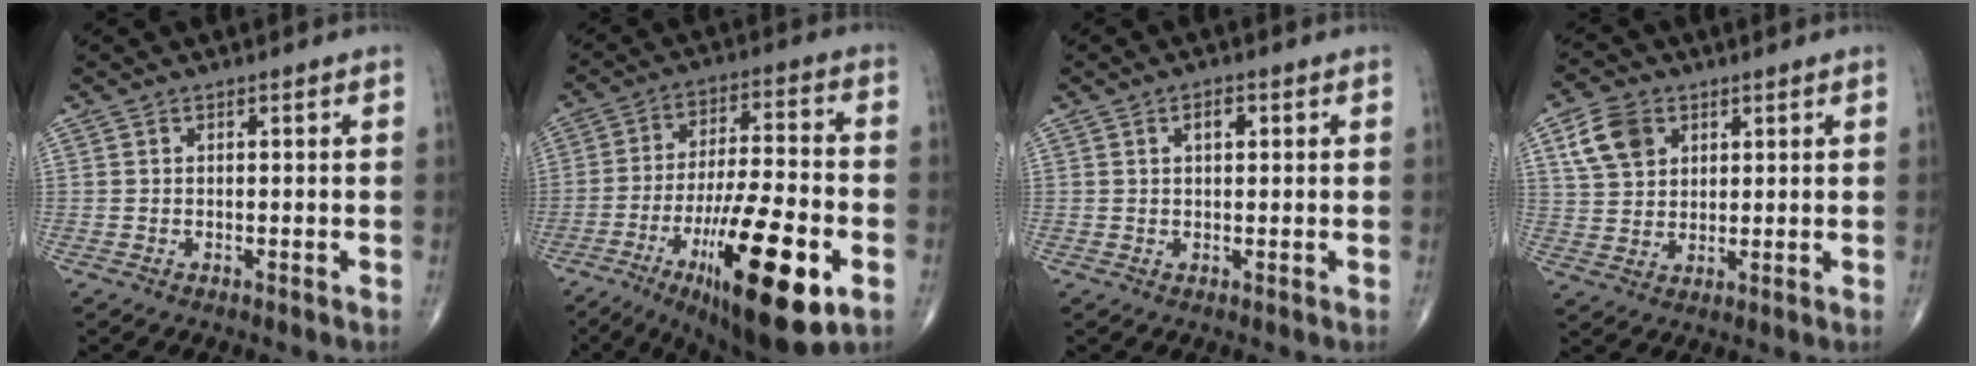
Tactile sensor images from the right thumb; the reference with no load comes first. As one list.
[{"total": 23.1, "force": [-9.2, 6.2, 20.2], "torque": [-0.320, 0.022, -0.140]}, {"total": 2.4, "force": [0.8, 1.3, 1.9], "torque": [-0.028, 0.001, 0.012]}, {"total": 8.0, "force": [3.4, 5.9, 4.2], "torque": [-0.063, -0.006, 0.068]}]